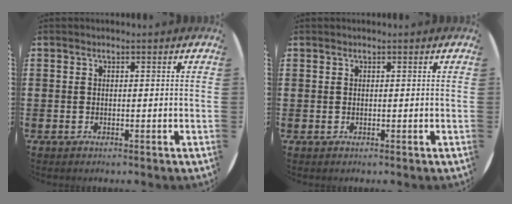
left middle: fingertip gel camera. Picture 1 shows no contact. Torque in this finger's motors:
{"motor_torque": [-1.26, 0.06, -1.01, -0.21]}